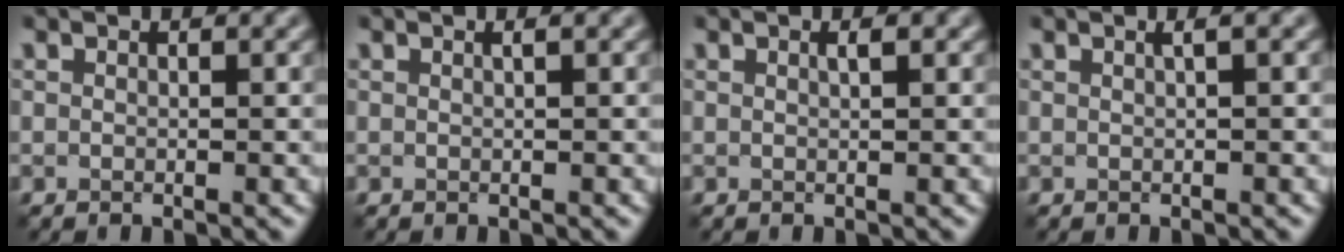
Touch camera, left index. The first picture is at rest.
{"total": 0.6, "force": [0.3, 0.1, 0.5], "torque": [-0.004, 0.004, 0.002]}
{"total": 0.9, "force": [0.4, 0.2, 0.7], "torque": [-0.009, 0.003, 0.003]}
{"total": 1.3, "force": [0.5, 0.4, 1.2], "torque": [-0.012, 0.007, 0.001]}